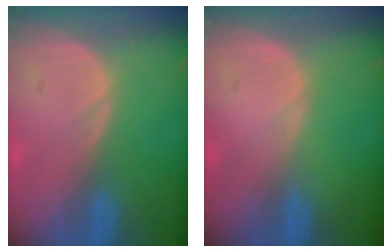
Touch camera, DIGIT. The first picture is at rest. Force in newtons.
{"total": 0.0}